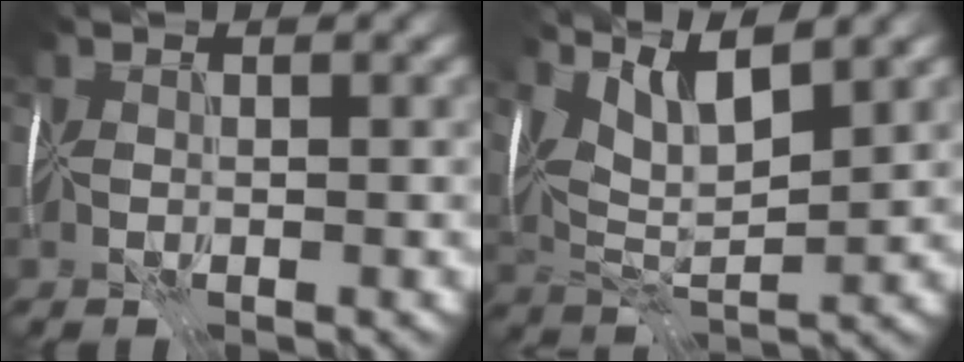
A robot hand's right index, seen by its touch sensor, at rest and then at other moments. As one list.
[{"total": 6.7, "force": [4.0, 2.1, 5.0], "torque": [-0.098, 0.003, 0.074]}]